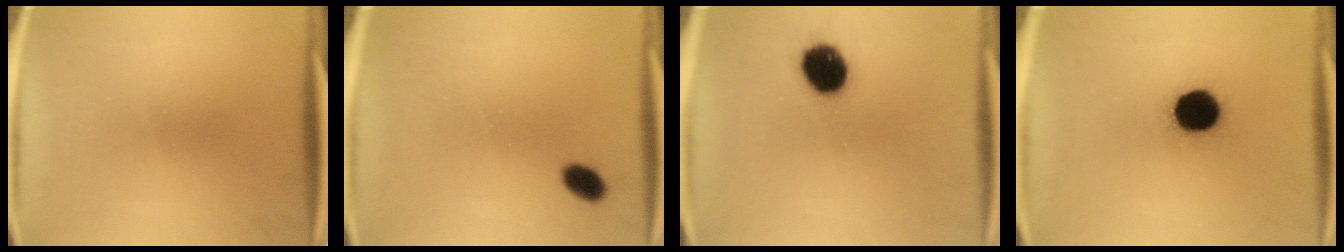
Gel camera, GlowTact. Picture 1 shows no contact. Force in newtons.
{"total": 3.3}
{"total": 11.1}
{"total": 12.4}